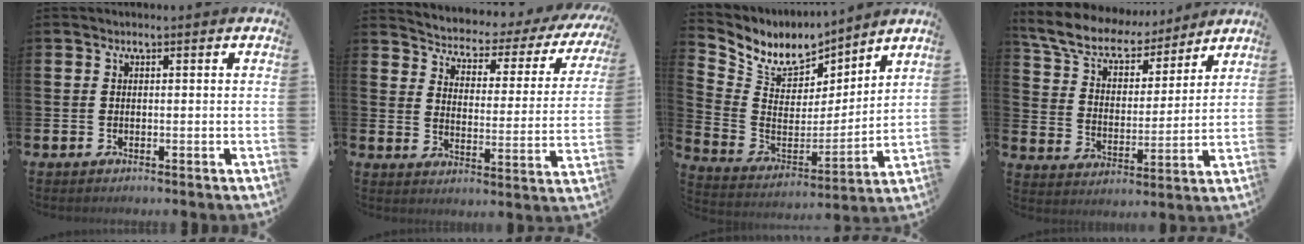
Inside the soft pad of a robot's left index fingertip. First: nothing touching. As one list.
[{"total": 3.0, "force": [2.6, 1.3, 0.6], "torque": [-0.036, -0.031, 0.032]}, {"total": 8.2, "force": [7.5, 3.3, 0.9], "torque": [-0.074, -0.052, 0.137]}, {"total": 8.5, "force": [7.6, 3.1, 2.3], "torque": [-0.081, -0.053, 0.136]}]